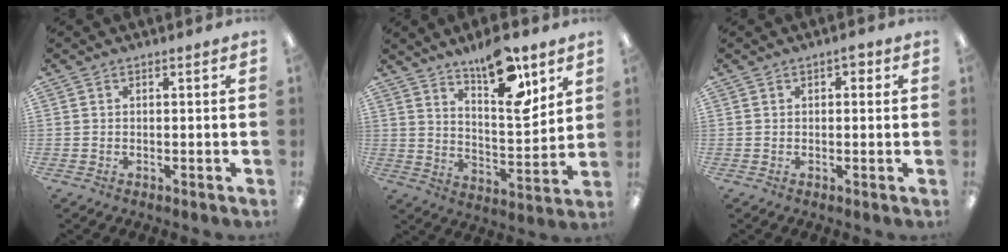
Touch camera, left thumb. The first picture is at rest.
{"total": 15.8, "force": [11.0, 5.5, 10.0], "torque": [-0.139, -0.069, 0.181]}
{"total": 2.1, "force": [0.6, 1.2, 1.6], "torque": [-0.015, -0.002, 0.005]}